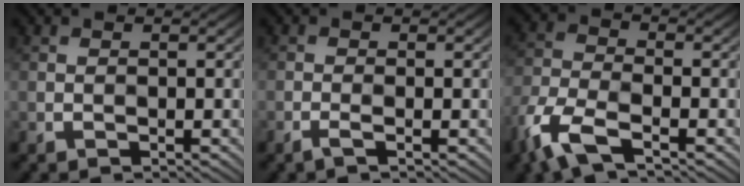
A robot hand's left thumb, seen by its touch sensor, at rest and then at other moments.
{"total": 0.8, "force": [0.3, 0.0, 0.8], "torque": [-0.012, 0.006, -0.003]}
{"total": 7.7, "force": [-4.3, 3.1, 5.5], "torque": [-0.128, -0.009, -0.103]}